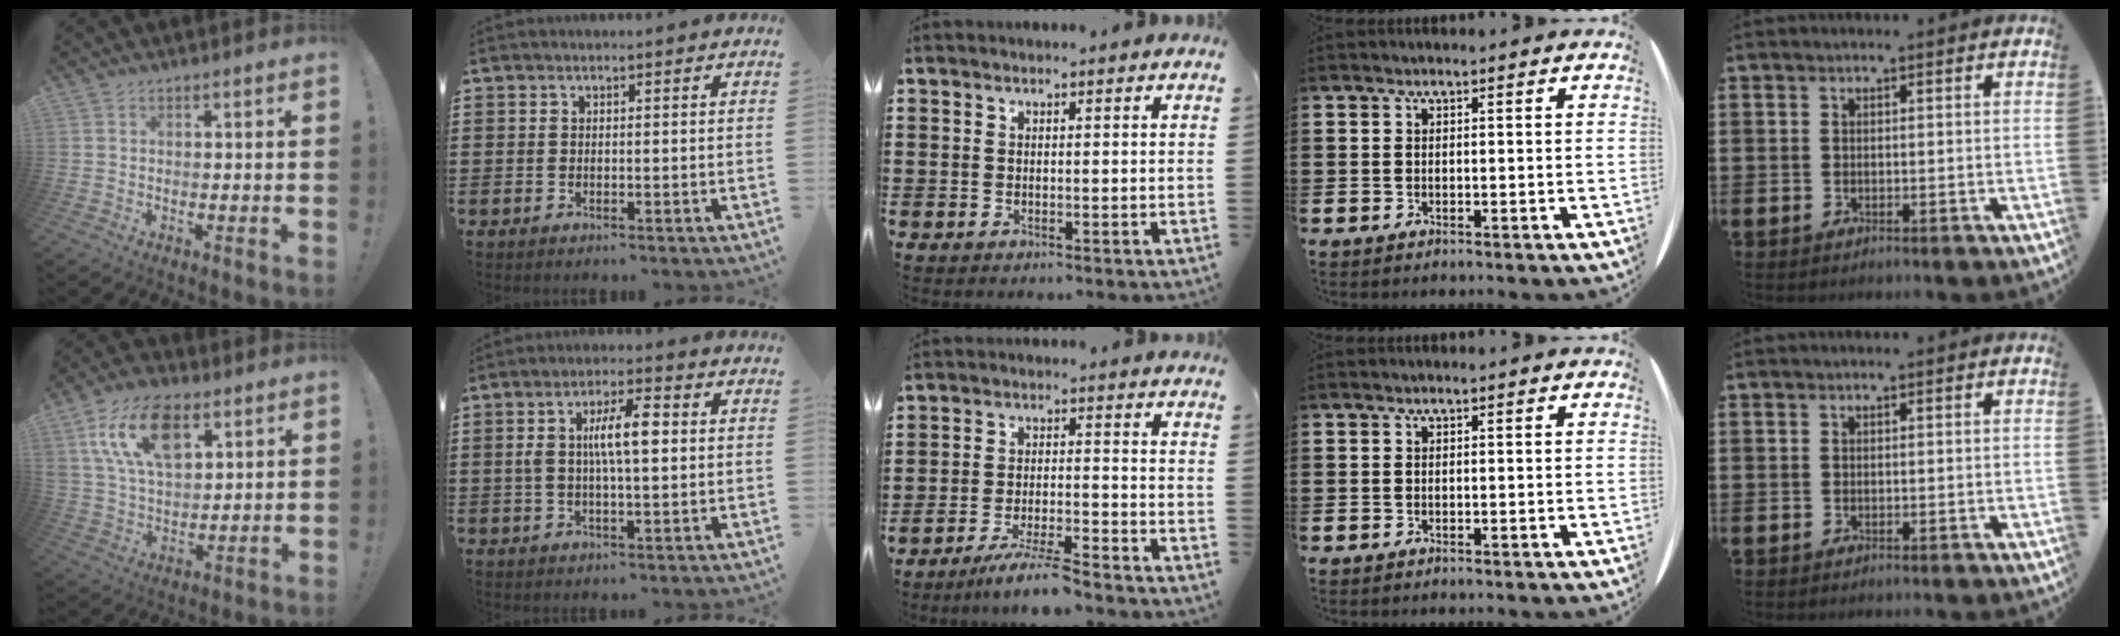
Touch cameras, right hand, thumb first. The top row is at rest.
{"thumb": {"total": 17.4, "force": [8.1, 10.1, 11.6], "torque": [-0.211, -0.019, 0.149]}, "index": {"total": 7.4, "force": [0.9, 2.3, 7.0], "torque": [-0.135, 0.010, 0.013]}, "middle": {"total": 5.9, "force": [-5.2, -0.1, 2.7], "torque": [-0.064, -0.016, -0.101]}}